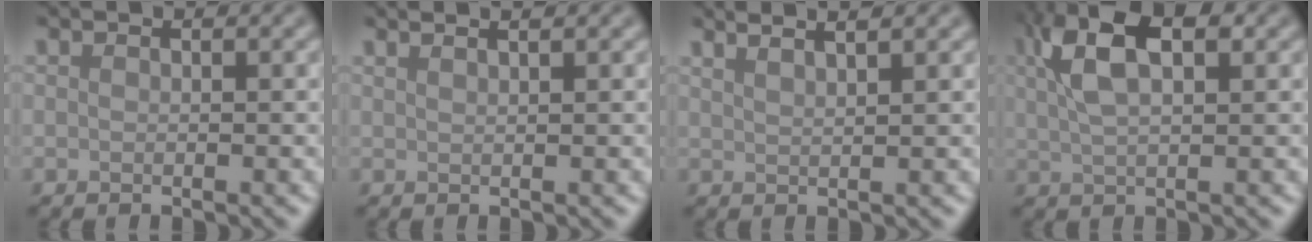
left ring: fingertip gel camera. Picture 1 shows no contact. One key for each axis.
{"total": 2.7, "fx": 2.0, "fy": 1.1, "fz": 1.5, "tx": 0.001, "ty": 0.009, "tz": -0.004}
{"total": 4.4, "fx": 3.3, "fy": 1.5, "fz": 2.5, "tx": -0.007, "ty": 0.030, "tz": 0.010}
{"total": 7.2, "fx": 2.8, "fy": 3.2, "fz": 5.8, "tx": -0.118, "ty": 0.018, "tz": 0.047}